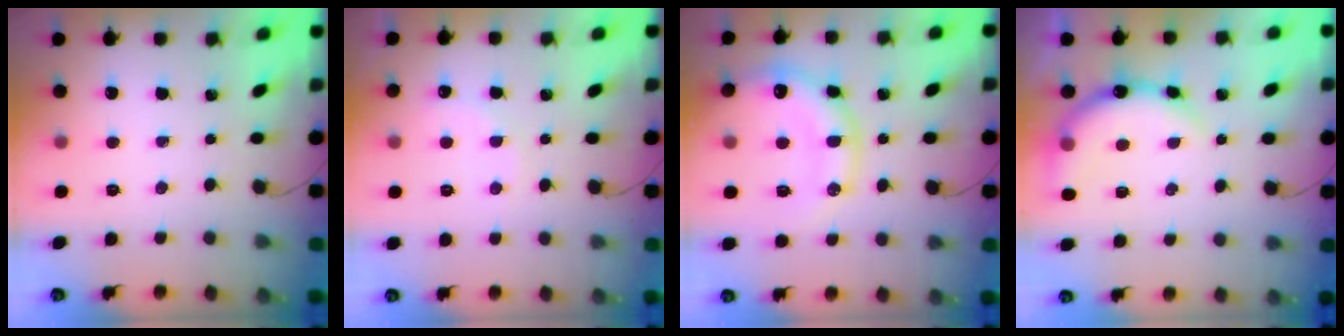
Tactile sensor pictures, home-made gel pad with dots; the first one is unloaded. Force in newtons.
{"total": 6.3, "press": 6.2, "slide": 1.2}
{"total": 17.7, "press": 17.5, "slide": 2.9}
{"total": 8.5, "press": 8.5, "slide": 0.8}